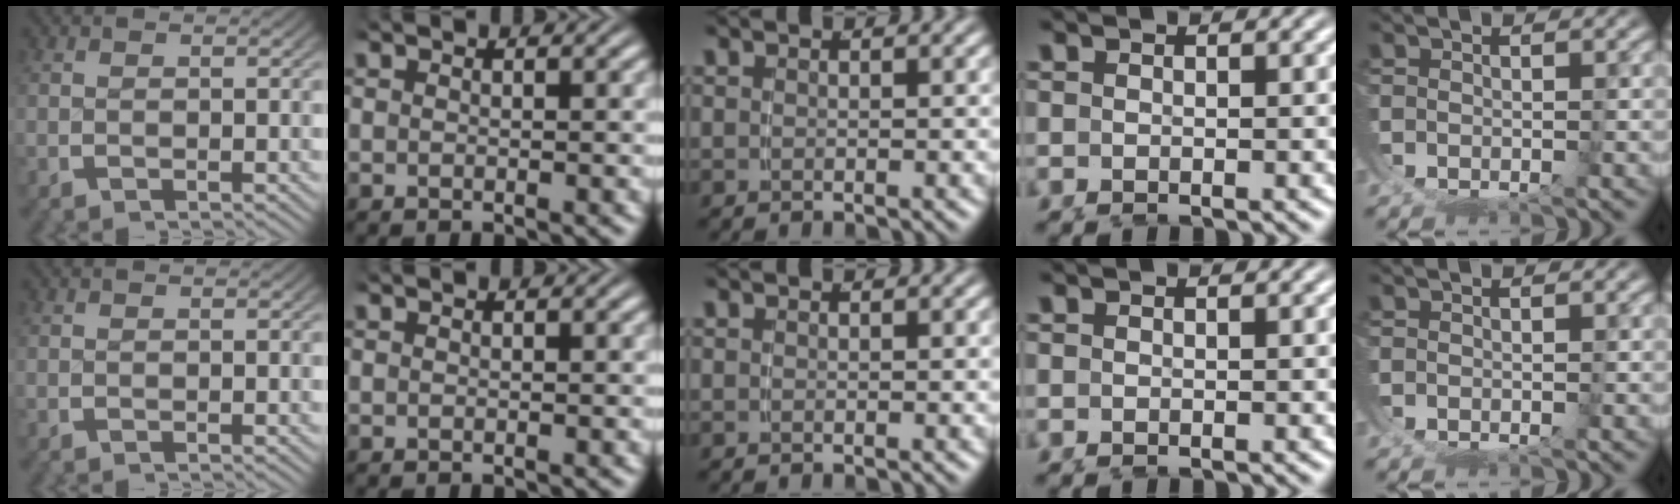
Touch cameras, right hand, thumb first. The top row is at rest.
{}